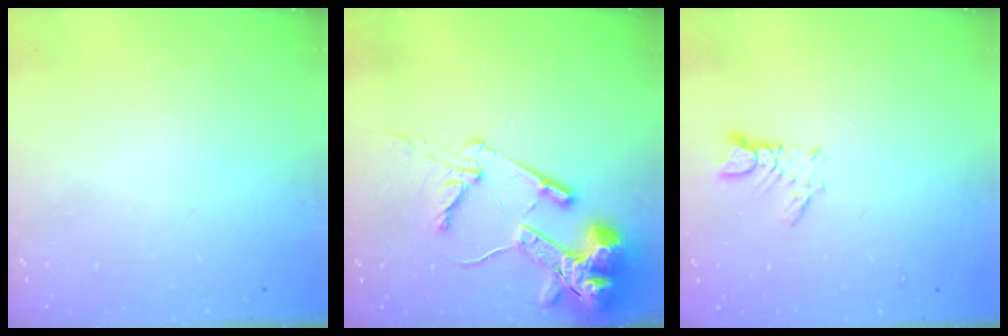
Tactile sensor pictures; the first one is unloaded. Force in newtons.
{"total": 14.5, "press": 14.3, "slide": 1.9}
{"total": 2.4, "press": 2.4, "slide": 0.2}